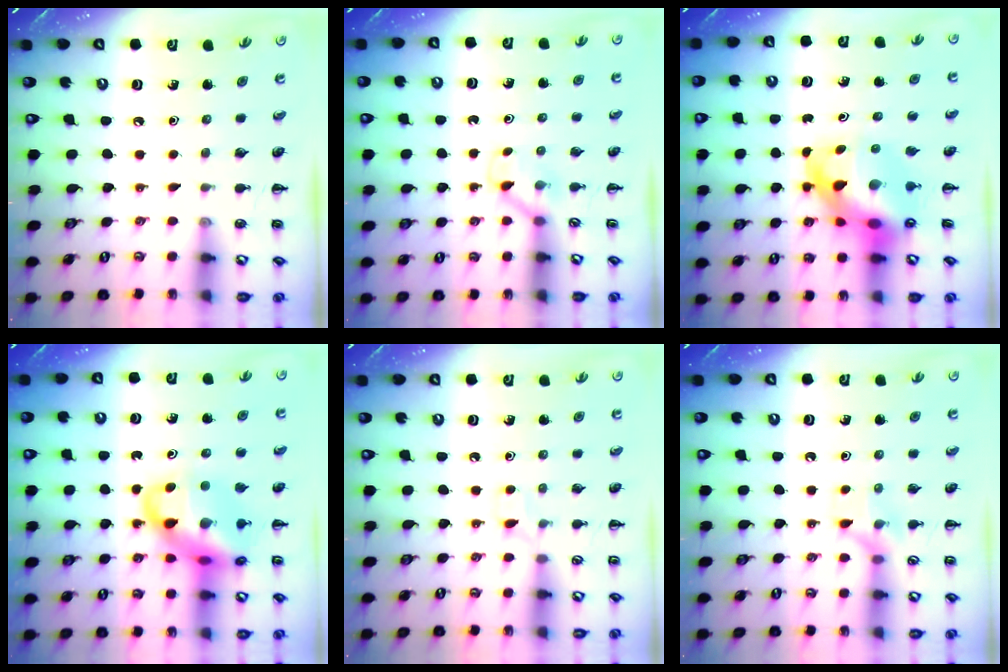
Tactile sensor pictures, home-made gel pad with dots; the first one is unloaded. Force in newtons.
{"total": 3.0, "press": 2.8, "slide": 1.1}
{"total": 11.8, "press": 11.4, "slide": 3.1}
{"total": 17.0, "press": 16.6, "slide": 3.6}
{"total": 4.6, "press": 4.2, "slide": 1.6}
{"total": 7.3, "press": 7.3, "slide": 0.6}